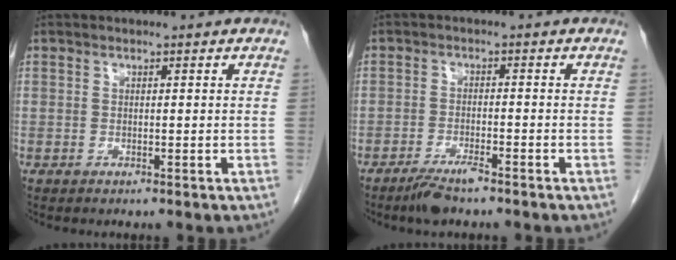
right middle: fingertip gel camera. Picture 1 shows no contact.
{"total": 4.0, "force": [-3.1, 0.3, 2.5], "torque": [-0.051, -0.007, -0.057]}